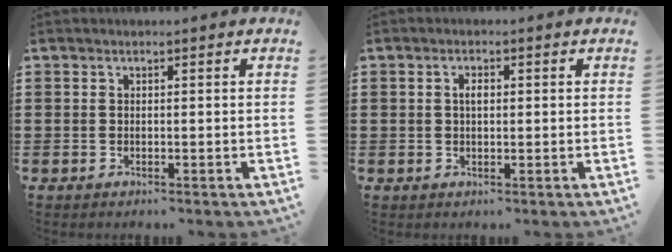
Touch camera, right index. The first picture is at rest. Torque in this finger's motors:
{"motor_torque": [0.48, -0.43, 0.24, 0.04]}